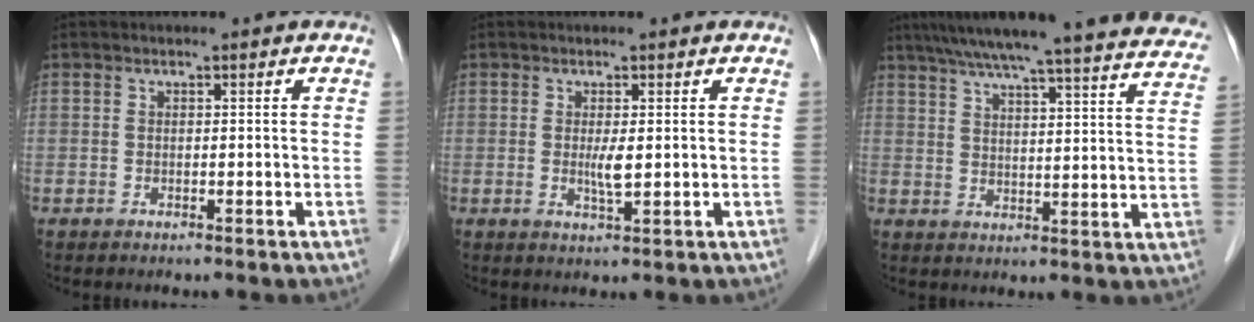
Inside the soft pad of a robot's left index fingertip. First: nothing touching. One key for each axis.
{"total": 2.3, "fx": 0.2, "fy": 0.2, "fz": 2.3, "tx": -0.046, "ty": -0.006, "tz": 0.005}
{"total": 29.2, "fx": 26.2, "fy": 1.6, "fz": 12.9, "tx": -0.197, "ty": -0.040, "tz": 0.318}